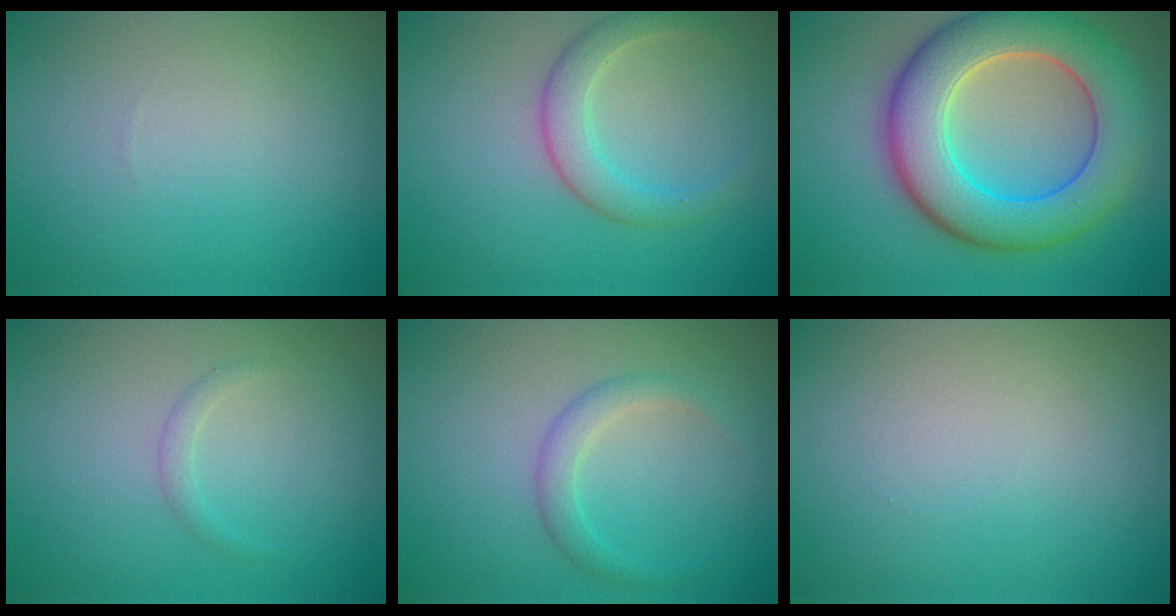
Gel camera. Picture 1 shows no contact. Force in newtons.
{"total": 2.7, "press": 2.7, "slide": 0.2}
{"total": 9.1, "press": 9.1, "slide": 0.4}
{"total": 0.8, "press": 0.8, "slide": 0.1}
{"total": 1.8, "press": 1.8, "slide": 0.2}
{"total": 0.0}